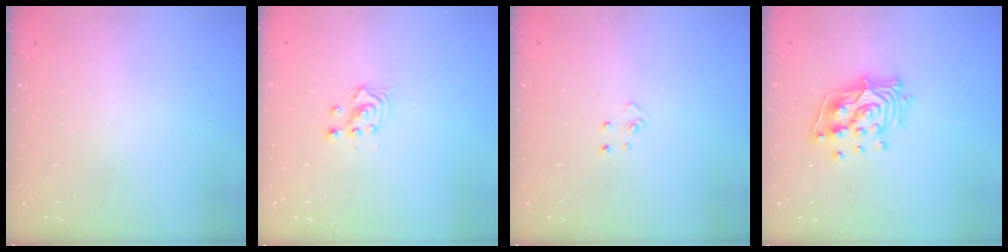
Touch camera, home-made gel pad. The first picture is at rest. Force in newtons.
{"total": 2.3, "press": 2.3, "slide": 0.2}
{"total": 3.7, "press": 3.7, "slide": 0.3}
{"total": 12.9, "press": 12.8, "slide": 1.8}